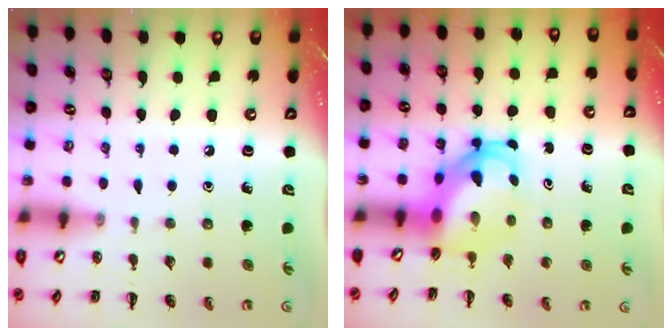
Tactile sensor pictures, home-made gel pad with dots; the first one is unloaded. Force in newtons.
{"total": 5.1, "press": 5.0, "slide": 0.9}